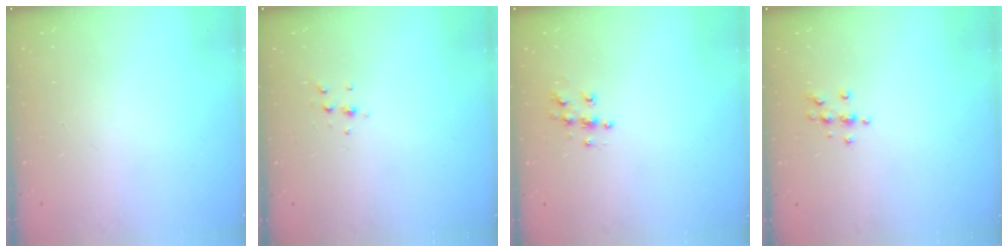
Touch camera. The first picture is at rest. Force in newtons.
{"total": 4.5, "press": 4.3, "slide": 1.3}
{"total": 6.6, "press": 6.6, "slide": 0.3}
{"total": 6.2, "press": 6.1, "slide": 1.3}